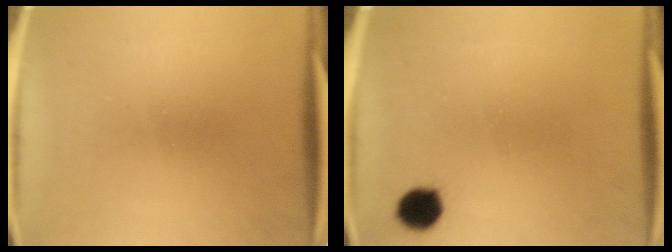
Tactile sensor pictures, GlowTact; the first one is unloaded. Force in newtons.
{"total": 4.1}